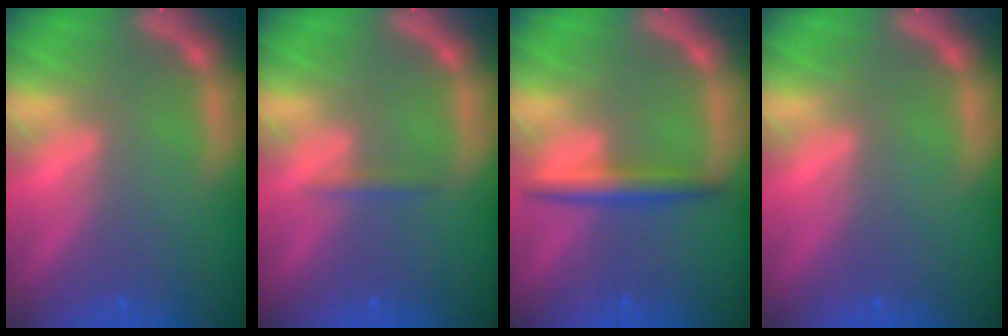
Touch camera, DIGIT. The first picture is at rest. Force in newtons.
{"total": 0.9}
{"total": 3.0}
{"total": 0.0}